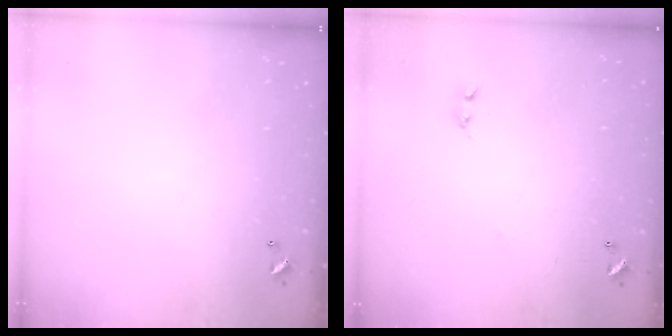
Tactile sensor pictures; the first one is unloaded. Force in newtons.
{"total": 2.2, "press": 2.1, "slide": 0.6}